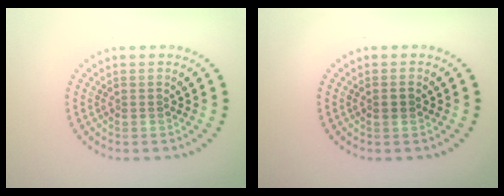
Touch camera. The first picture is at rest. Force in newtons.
{"total": 0.9, "press": 0.8, "slide": 0.3}